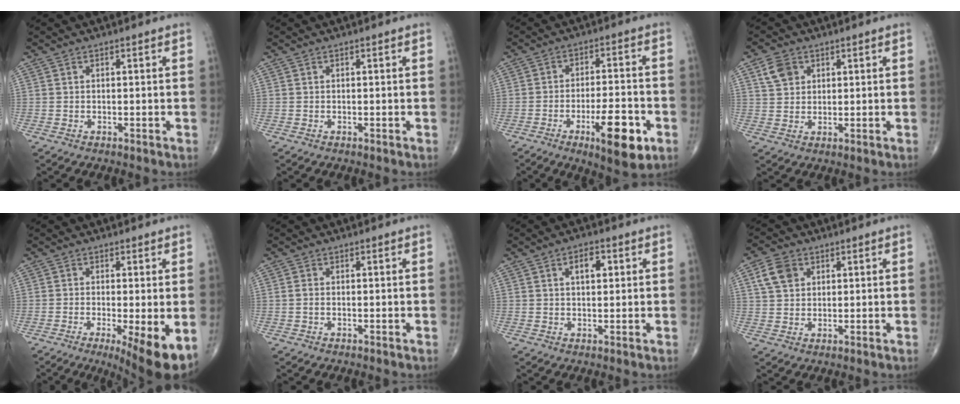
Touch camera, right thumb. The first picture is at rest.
{"total": 0.0}
{"total": 12.3, "force": [-5.2, 3.8, 10.5], "torque": [-0.152, 0.017, -0.073]}
{"total": 4.9, "force": [2.2, 3.8, 2.2], "torque": [-0.027, -0.004, 0.043]}
{"total": 9.5, "force": [-3.3, 1.9, 8.7], "torque": [-0.129, -0.022, -0.049]}
{"total": 0.9, "force": [-0.1, 0.5, 0.7], "torque": [-0.016, 0.000, -0.002]}
{"total": 4.2, "force": [1.4, 2.2, 3.3], "torque": [-0.043, 0.001, 0.019]}
{"total": 5.8, "force": [2.2, 4.3, 3.1], "torque": [-0.047, 0.001, 0.041]}